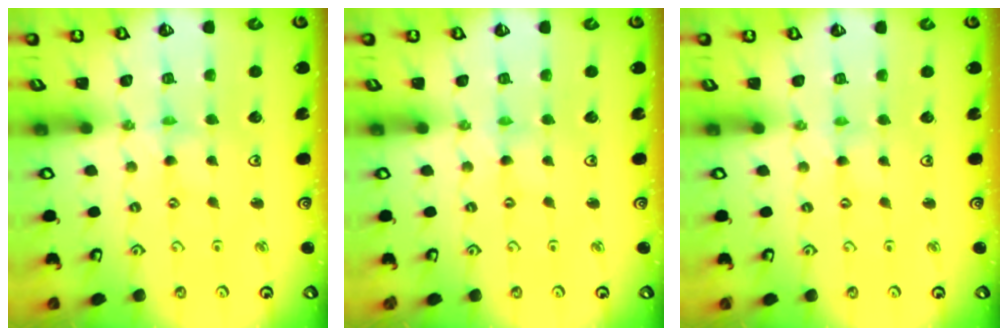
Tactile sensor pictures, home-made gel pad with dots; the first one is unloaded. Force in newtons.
{"total": 0.0}
{"total": 1.2, "press": 1.1, "slide": 0.2}